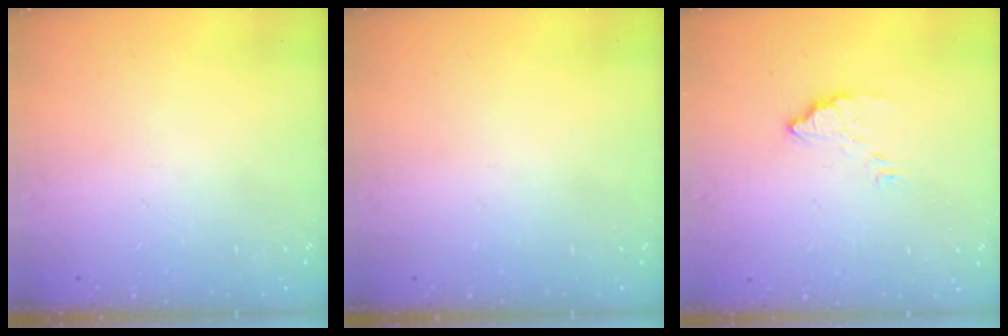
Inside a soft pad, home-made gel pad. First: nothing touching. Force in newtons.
{"total": 0.0}
{"total": 3.5, "press": 3.5, "slide": 0.3}